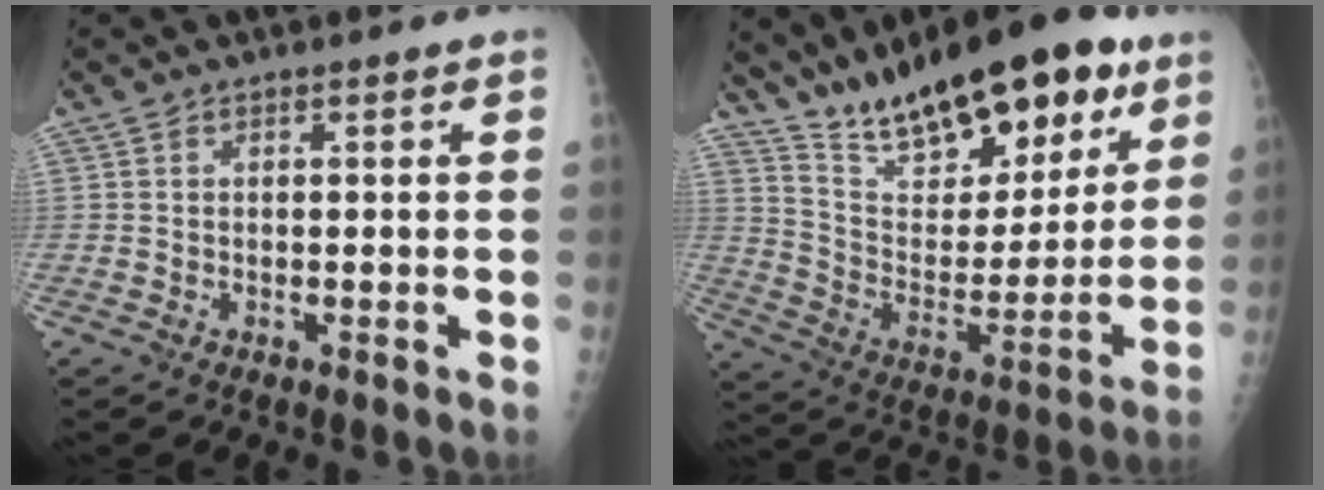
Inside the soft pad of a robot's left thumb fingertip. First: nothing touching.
{"total": 25.7, "force": [17.5, 9.8, 16.0], "torque": [-0.213, -0.068, 0.292]}